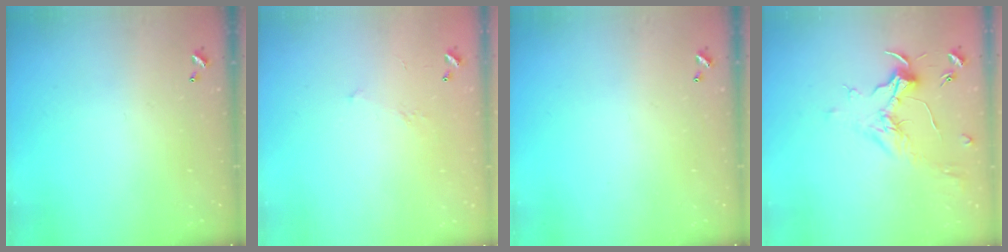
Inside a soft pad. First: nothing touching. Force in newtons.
{"total": 5.5, "press": 5.5, "slide": 0.9}
{"total": 0.0}
{"total": 1.9, "press": 1.7, "slide": 0.7}